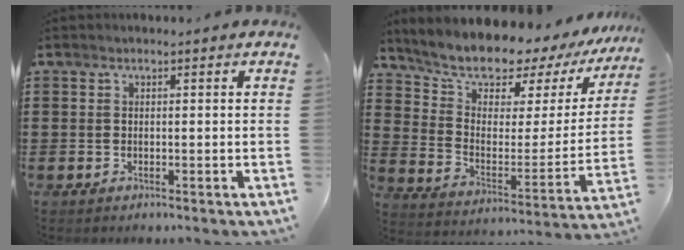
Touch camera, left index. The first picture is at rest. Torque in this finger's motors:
{"motor_torque": [2.14, 0.00, 1.05, 0.21]}